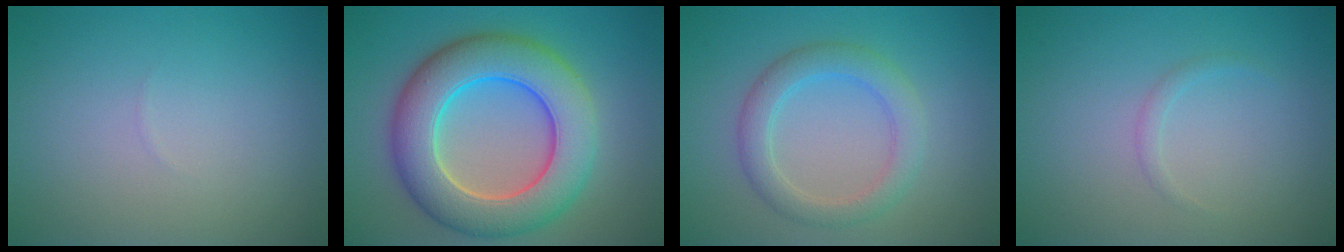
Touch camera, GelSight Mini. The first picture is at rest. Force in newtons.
{"total": 10.0, "press": 10.0, "slide": 0.4}
{"total": 3.5, "press": 3.5, "slide": 0.2}
{"total": 0.8, "press": 0.7, "slide": 0.1}